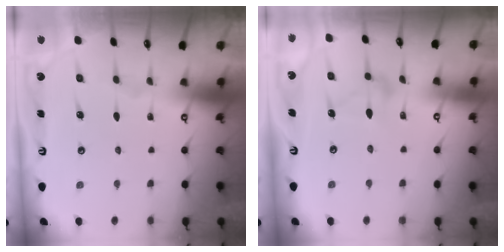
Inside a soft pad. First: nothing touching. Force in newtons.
{"total": 7.9, "press": 7.9, "slide": 0.4}